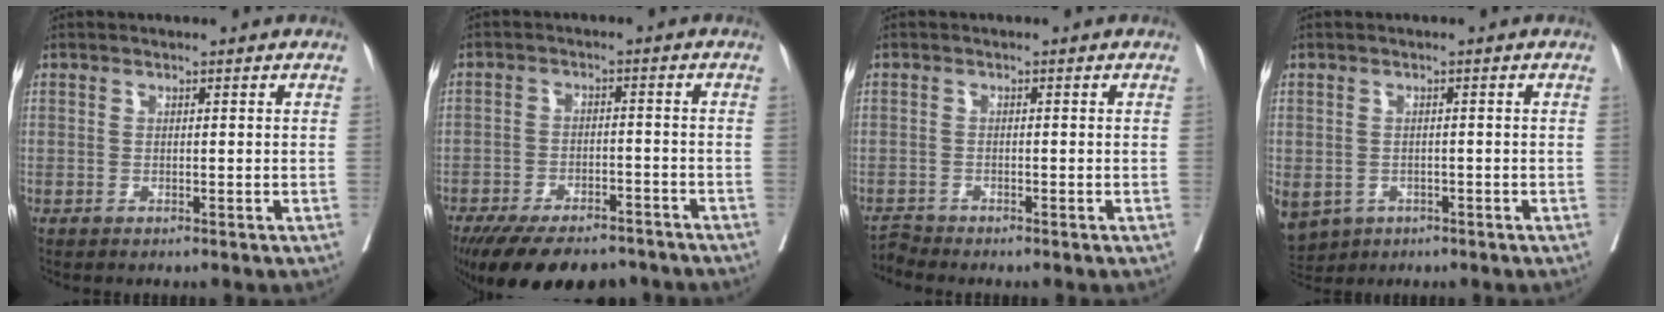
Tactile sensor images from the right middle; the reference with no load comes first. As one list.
[{"total": 16.2, "force": [-13.1, 6.1, 7.3], "torque": [-0.152, -0.014, -0.187]}, {"total": 1.6, "force": [-1.4, -0.5, -0.5], "torque": [0.008, -0.014, -0.027]}, {"total": 14.2, "force": [-6.4, 11.2, 5.9], "torque": [-0.185, -0.016, -0.081]}]